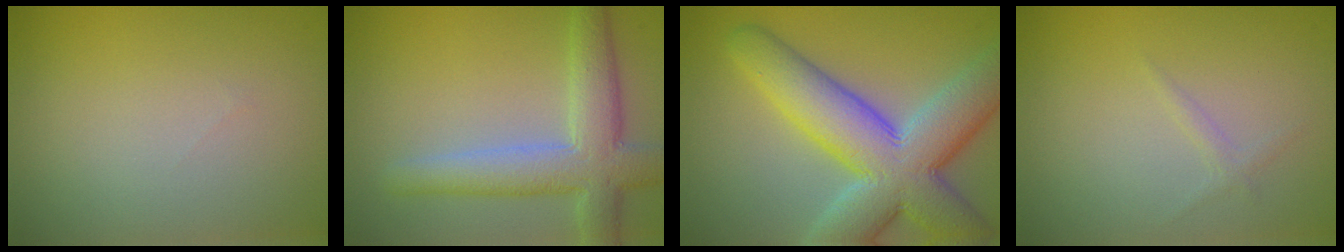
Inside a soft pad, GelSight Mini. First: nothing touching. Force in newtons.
{"total": 6.0, "press": 6.0, "slide": 0.5}
{"total": 11.0, "press": 10.9, "slide": 0.6}
{"total": 0.7, "press": 0.7, "slide": 0.1}